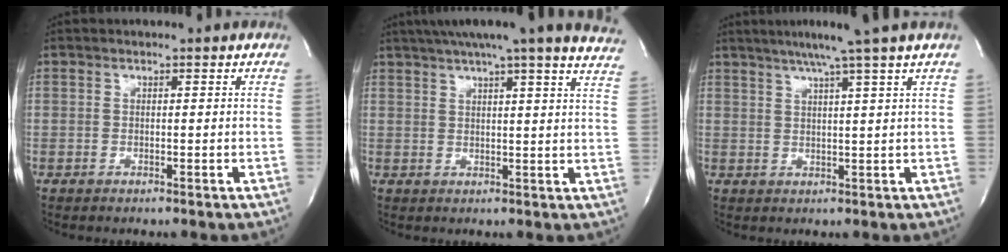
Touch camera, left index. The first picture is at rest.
{"total": 23.6, "force": [20.6, 0.3, 11.5], "torque": [-0.182, -0.012, 0.247]}
{"total": 7.3, "force": [5.5, -2.3, 4.3], "torque": [-0.063, 0.007, 0.075]}